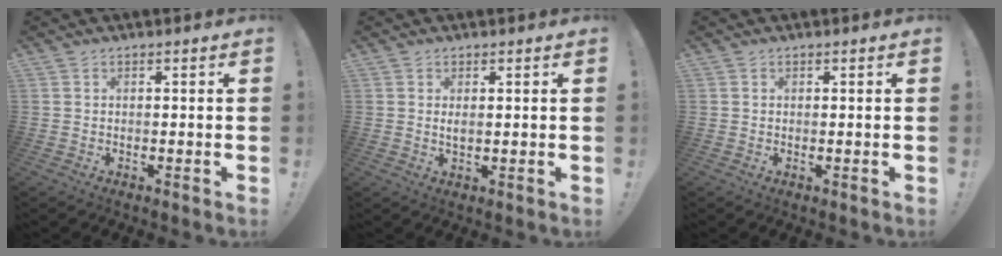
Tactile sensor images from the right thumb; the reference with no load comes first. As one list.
[{"total": 1.7, "force": [0.7, 0.5, 1.4], "torque": [-0.023, -0.002, 0.011]}, {"total": 0.0}]